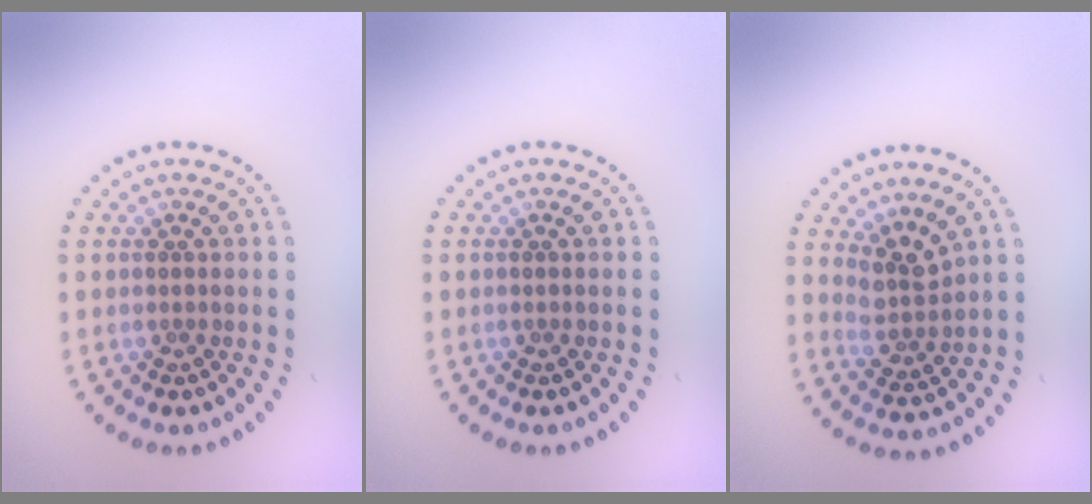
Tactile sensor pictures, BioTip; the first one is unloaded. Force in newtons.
{"total": 0.0}
{"total": 2.7, "press": 2.0, "slide": 1.8}